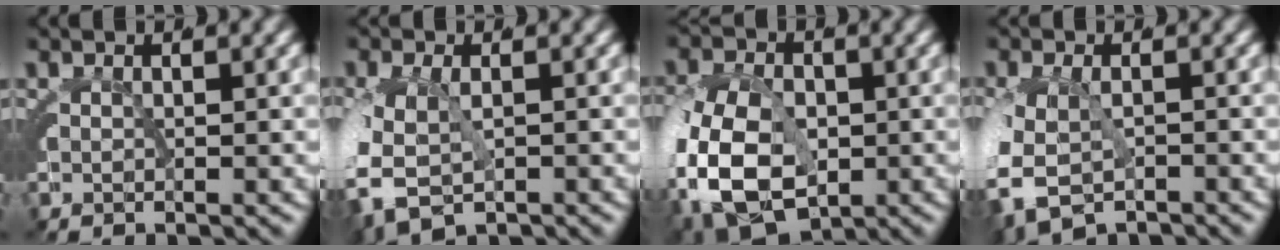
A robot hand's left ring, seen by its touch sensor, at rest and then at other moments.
{"total": 5.4, "force": [-2.8, 4.3, 1.8], "torque": [-0.075, -0.035, -0.035]}
{"total": 10.8, "force": [-4.1, 8.8, 4.8], "torque": [-0.129, -0.048, -0.060]}
{"total": 5.9, "force": [-3.7, 4.2, 1.8], "torque": [-0.079, -0.039, -0.045]}